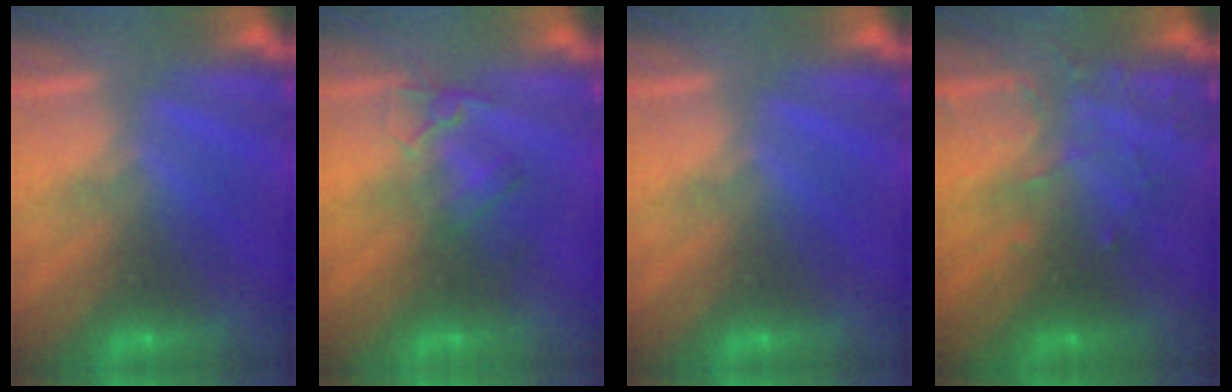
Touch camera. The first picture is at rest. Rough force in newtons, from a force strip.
{"total": 2.4}
{"total": 0.0}
{"total": 3.7}